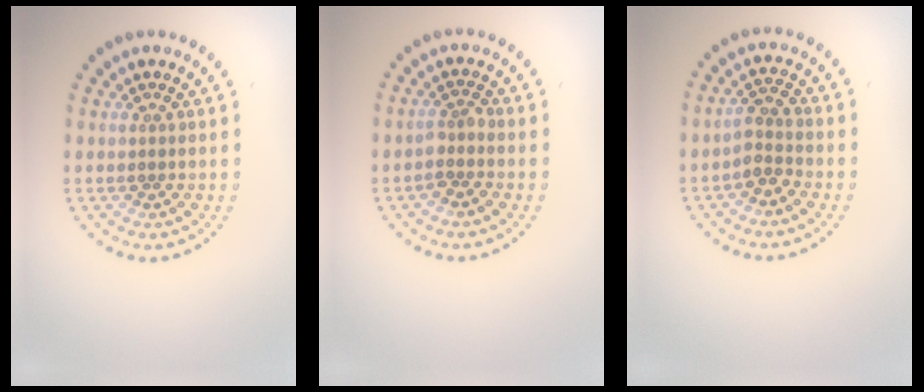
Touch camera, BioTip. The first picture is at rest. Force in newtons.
{"total": 1.6, "press": 1.3, "slide": 0.9}
{"total": 2.1, "press": 1.8, "slide": 1.1}